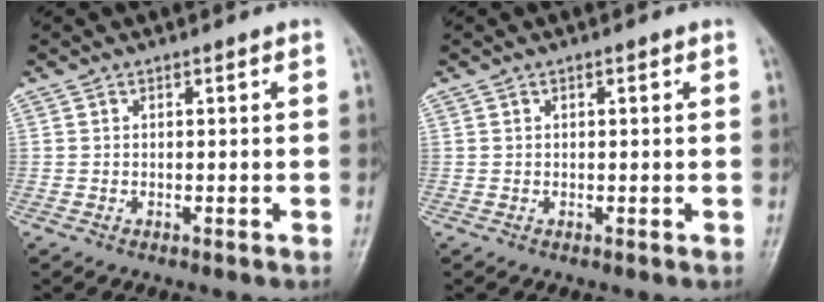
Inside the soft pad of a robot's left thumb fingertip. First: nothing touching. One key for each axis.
{"total": 0.6, "fx": 0.2, "fy": 0.3, "fz": 0.5, "tx": -0.007, "ty": 0.001, "tz": 0.003}